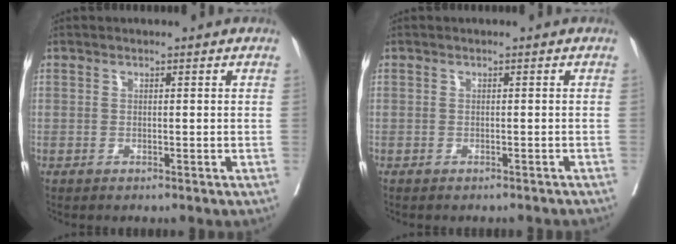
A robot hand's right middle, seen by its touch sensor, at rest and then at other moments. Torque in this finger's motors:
{"motor_torque": [0.04, -0.04, -0.02, -0.01]}